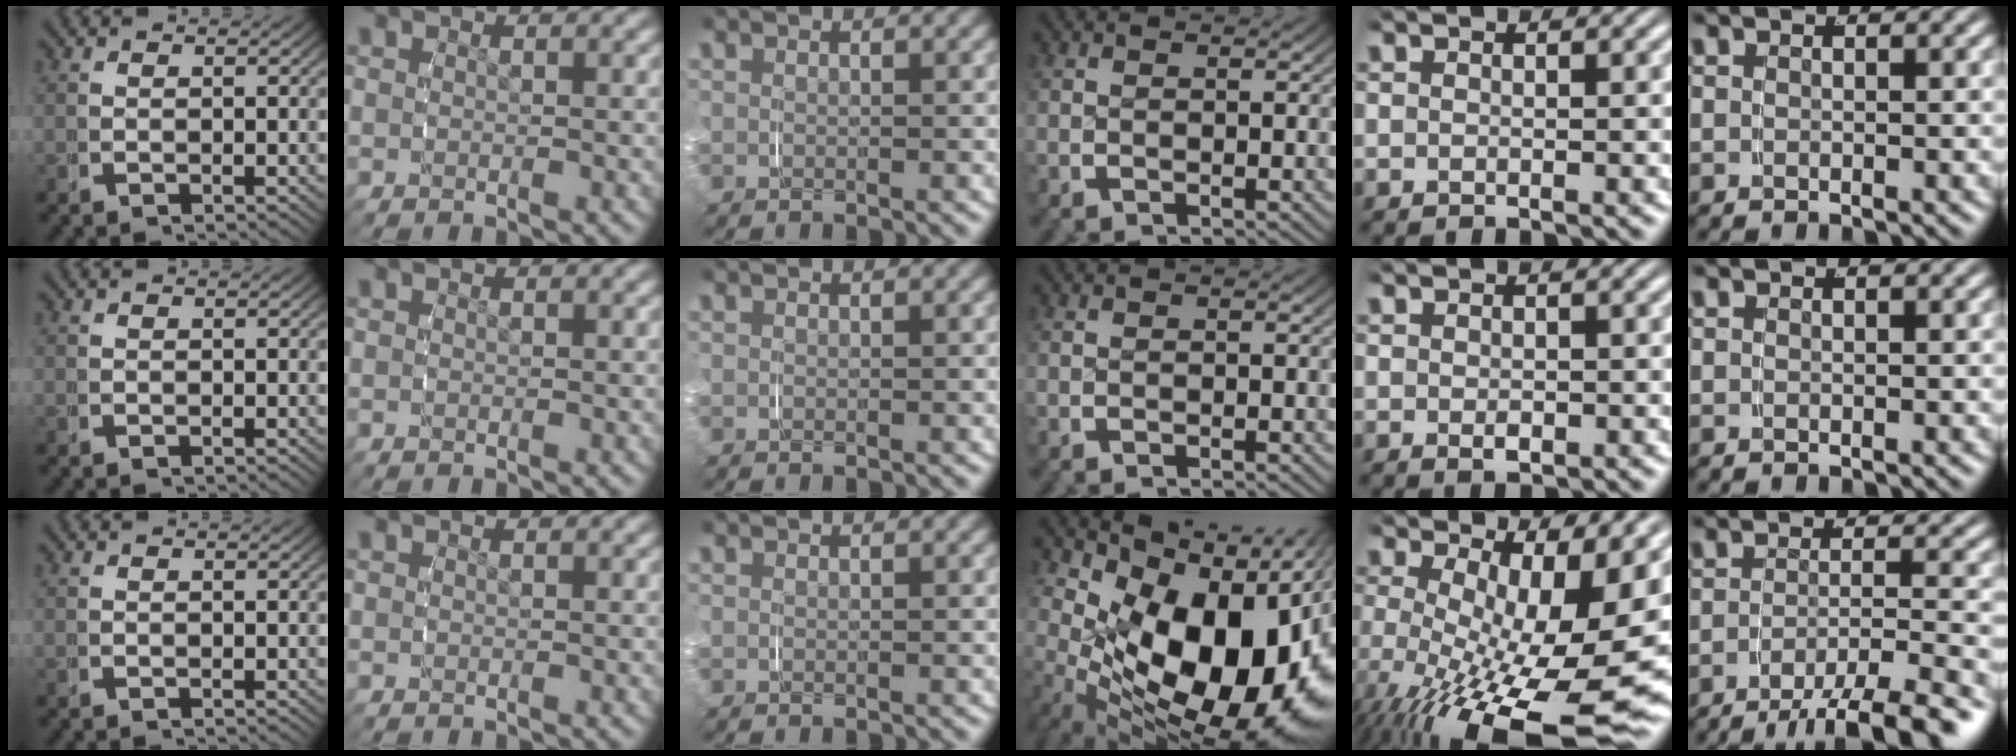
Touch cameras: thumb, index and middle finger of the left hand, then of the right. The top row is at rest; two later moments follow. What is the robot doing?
{"motion": "grasp_and_lifting", "object": "plastic wrap"}